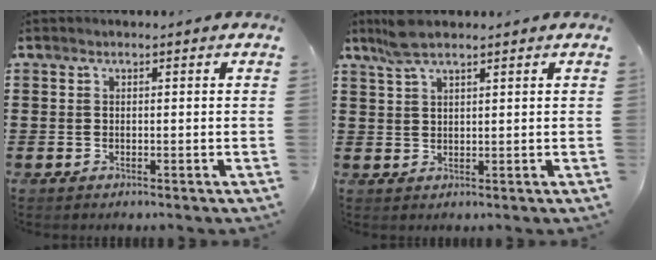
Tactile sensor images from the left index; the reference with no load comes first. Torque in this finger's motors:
{"motor_torque": [1.73, 0.40, 0.08, 0.09]}